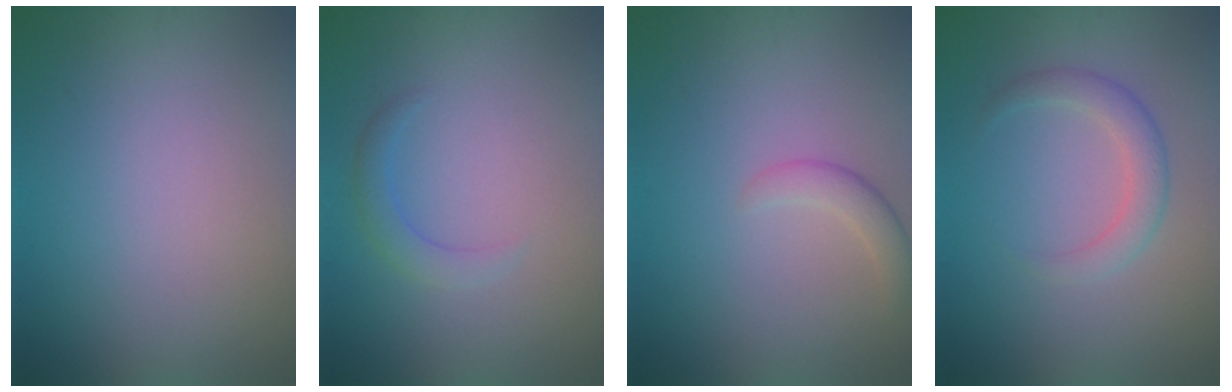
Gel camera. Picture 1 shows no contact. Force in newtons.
{"total": 1.8, "press": 1.8, "slide": 0.2}
{"total": 1.9, "press": 1.9, "slide": 0.2}
{"total": 2.5, "press": 2.5, "slide": 0.2}